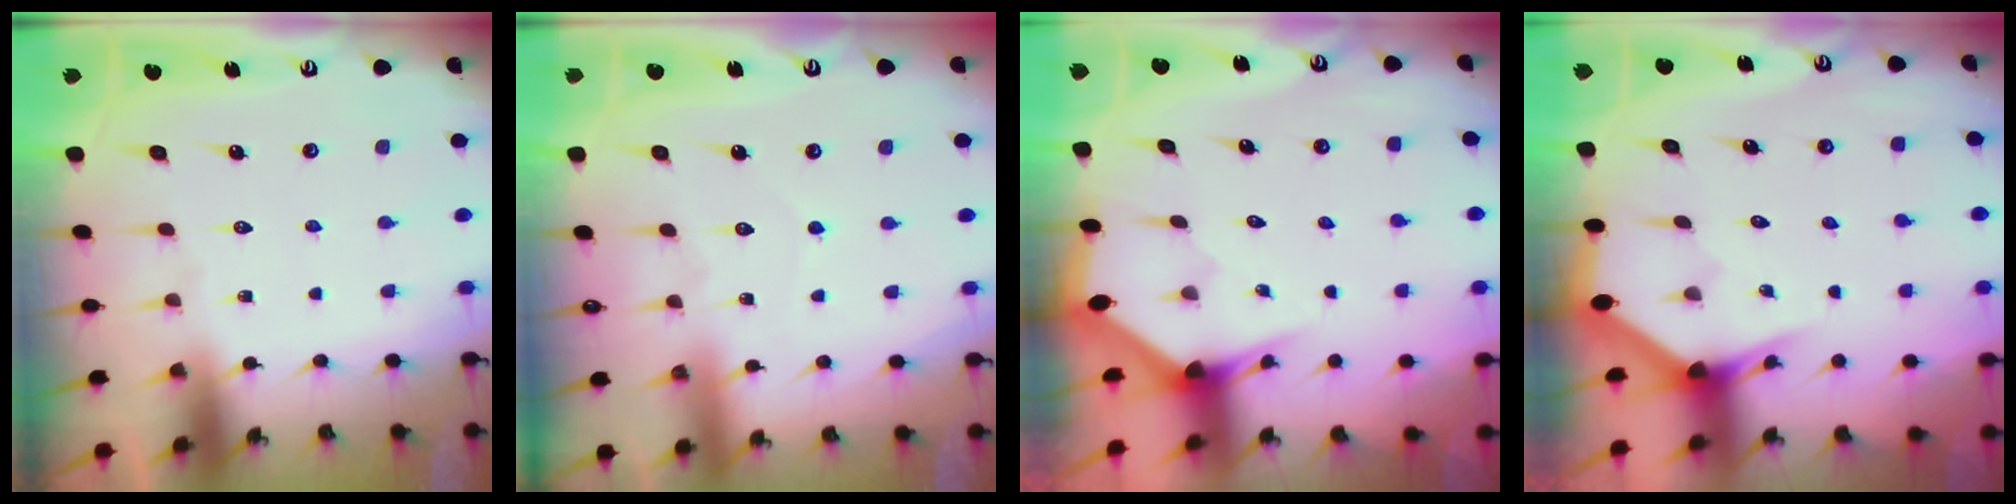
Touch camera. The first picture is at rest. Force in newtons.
{"total": 3.5, "press": 3.5, "slide": 0.4}
{"total": 2.7, "press": 2.7, "slide": 0.1}
{"total": 3.0, "press": 3.0, "slide": 0.1}